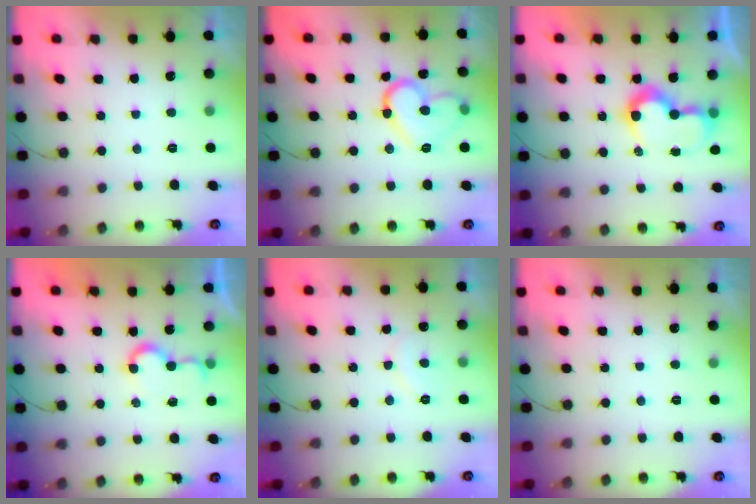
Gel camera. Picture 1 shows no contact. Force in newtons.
{"total": 13.9, "press": 13.8, "slide": 1.2}
{"total": 10.4, "press": 10.4, "slide": 0.5}
{"total": 5.6, "press": 5.6, "slide": 0.5}
{"total": 6.9, "press": 6.8, "slide": 0.4}
{"total": 0.0}